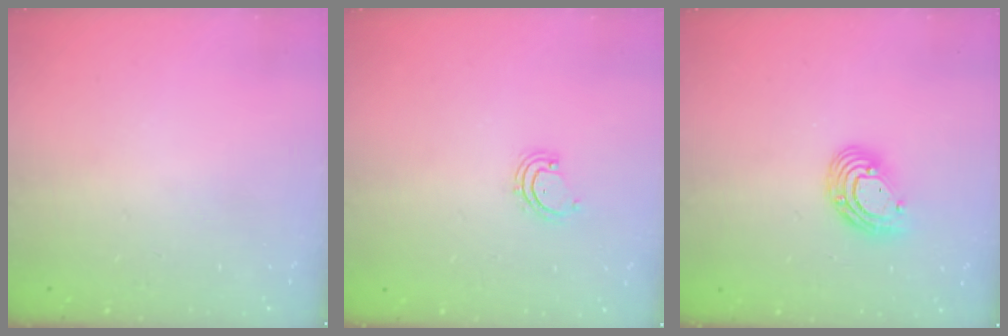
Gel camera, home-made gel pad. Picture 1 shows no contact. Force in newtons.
{"total": 2.6, "press": 2.6, "slide": 0.3}
{"total": 9.5, "press": 9.4, "slide": 1.7}